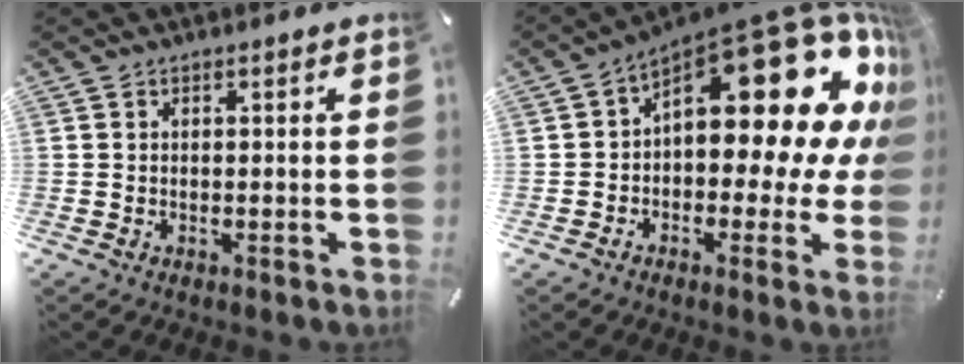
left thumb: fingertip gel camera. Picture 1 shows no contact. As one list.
[{"total": 23.9, "force": [10.1, 10.7, 18.8], "torque": [-0.244, -0.088, 0.171]}]